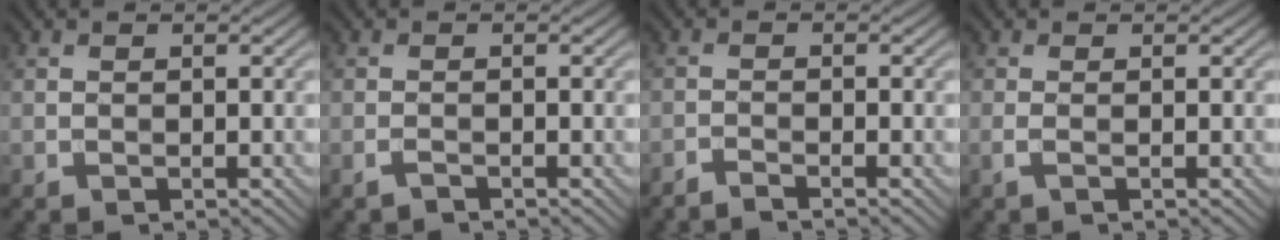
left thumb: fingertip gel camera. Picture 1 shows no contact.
{"total": 0.9, "force": [-0.8, 0.1, 0.5], "torque": [-0.012, 0.002, -0.018]}
{"total": 1.7, "force": [-1.5, 0.1, 0.9], "torque": [-0.010, -0.002, -0.039]}
{"total": 1.0, "force": [-0.2, 0.1, 1.0], "torque": [-0.025, 0.002, -0.007]}